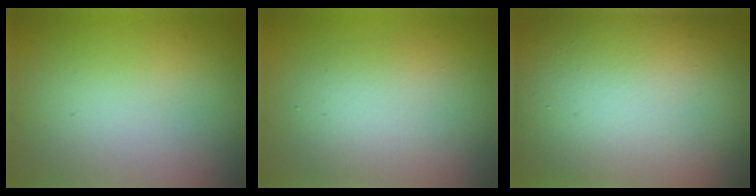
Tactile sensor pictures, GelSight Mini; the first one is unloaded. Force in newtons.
{"total": 3.8, "press": 3.8, "slide": 0.1}
{"total": 20.1, "press": 20.1, "slide": 1.2}